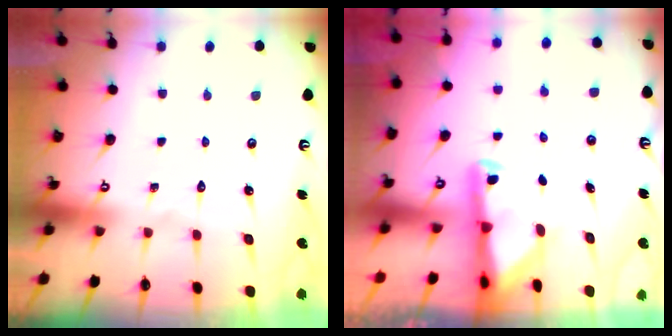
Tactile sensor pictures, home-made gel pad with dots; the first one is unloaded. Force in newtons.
{"total": 2.8, "press": 2.7, "slide": 0.7}